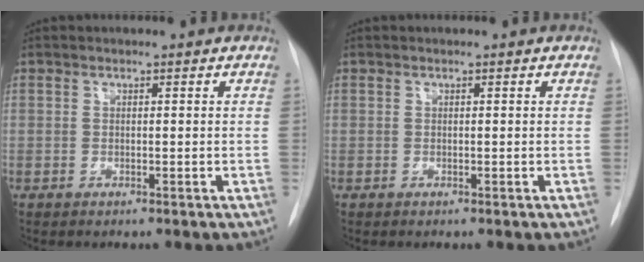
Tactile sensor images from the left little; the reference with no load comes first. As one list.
[{"total": 0.0}]